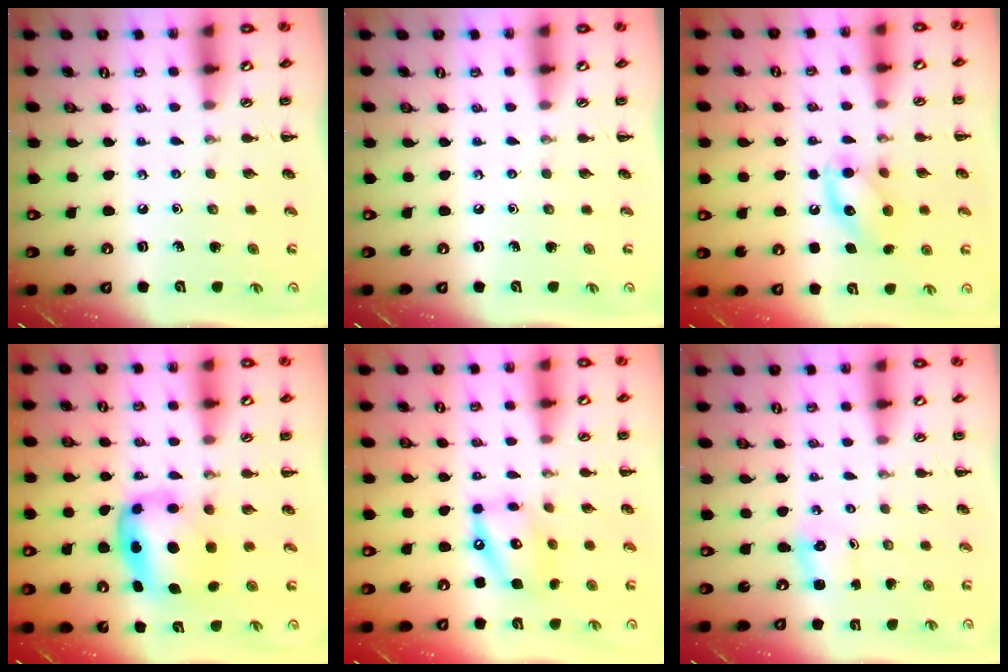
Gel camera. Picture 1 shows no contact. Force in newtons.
{"total": 0.0}
{"total": 12.7, "press": 12.6, "slide": 1.4}
{"total": 6.2, "press": 6.0, "slide": 1.5}
{"total": 12.5, "press": 12.3, "slide": 2.3}
{"total": 1.8, "press": 1.7, "slide": 0.6}